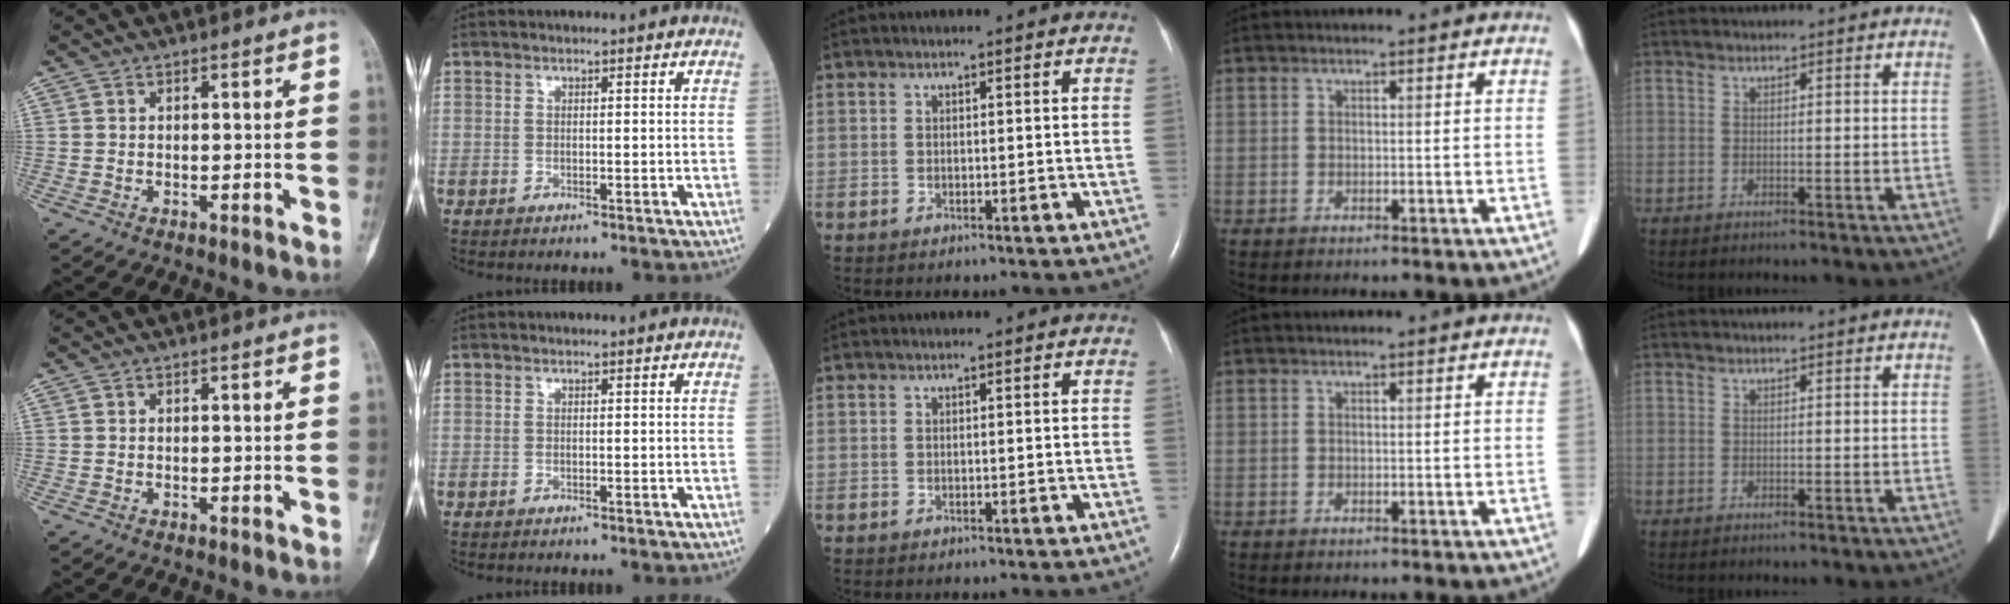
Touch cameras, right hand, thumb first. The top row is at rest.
{}